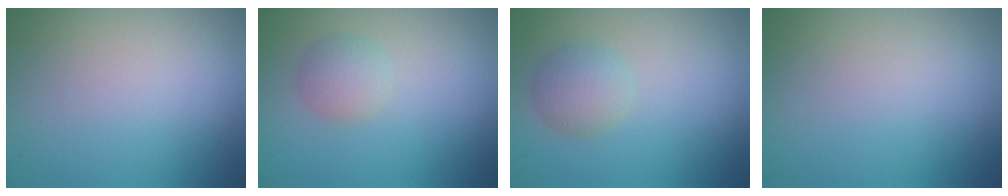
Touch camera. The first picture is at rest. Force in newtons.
{"total": 2.0, "press": 2.0, "slide": 0.1}
{"total": 2.6, "press": 2.6, "slide": 0.1}
{"total": 0.0}